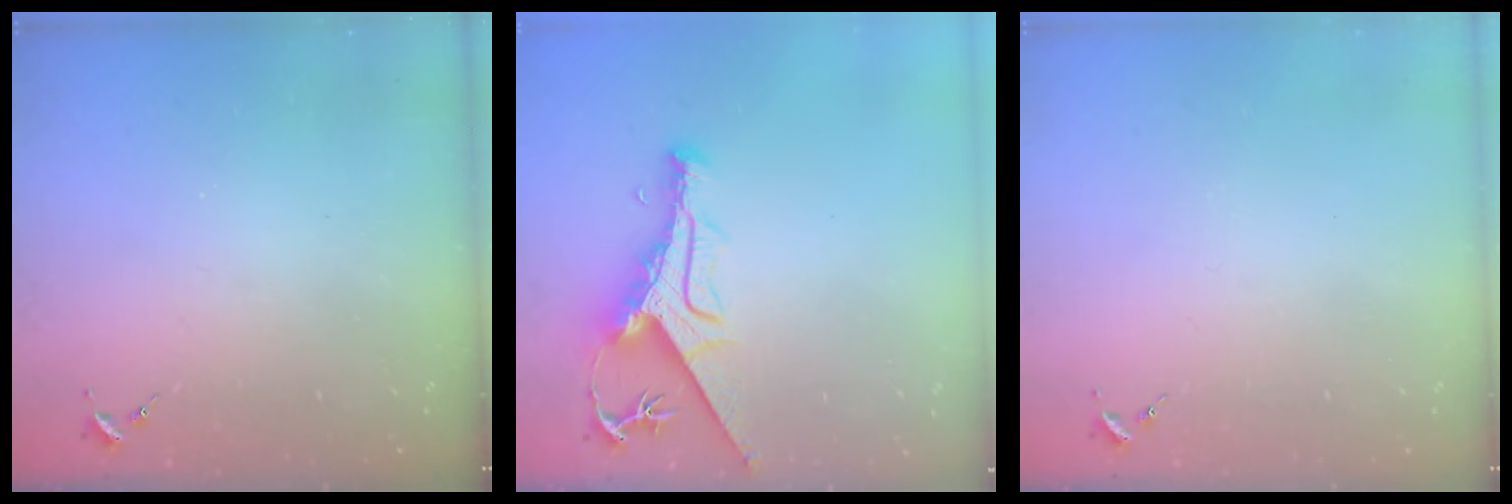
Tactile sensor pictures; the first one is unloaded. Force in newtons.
{"total": 10.7, "press": 10.5, "slide": 1.6}
{"total": 0.0}